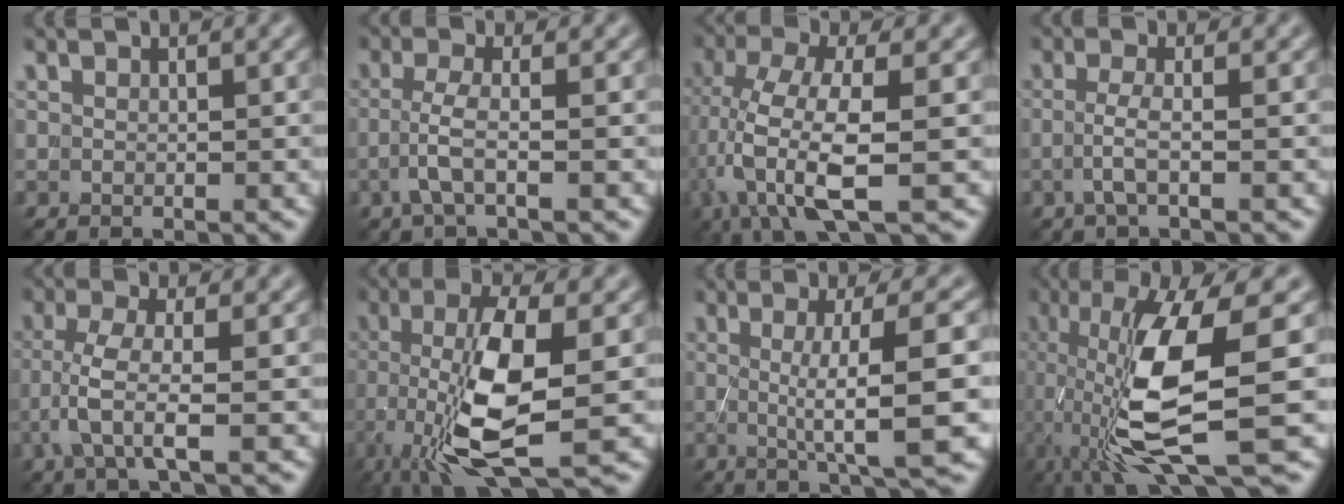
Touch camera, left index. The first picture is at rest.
{"total": 2.2, "force": [-0.9, 0.2, 2.0], "torque": [-0.048, 0.008, -0.024]}
{"total": 8.4, "force": [-1.8, 2.5, 7.8], "torque": [-0.168, 0.000, -0.037]}
{"total": 2.0, "force": [-0.5, 0.4, 1.9], "torque": [-0.041, 0.002, -0.015]}
{"total": 3.6, "force": [-1.2, 0.6, 3.4], "torque": [-0.074, 0.006, -0.025]}
{"total": 9.6, "force": [-2.3, 2.7, 8.9], "torque": [-0.177, -0.005, -0.044]}
{"total": 8.5, "force": [0.0, 1.8, 8.3], "torque": [-0.110, 0.004, 0.001]}
{"total": 12.0, "force": [-1.4, 3.3, 11.5], "torque": [-0.213, -0.019, -0.021]}